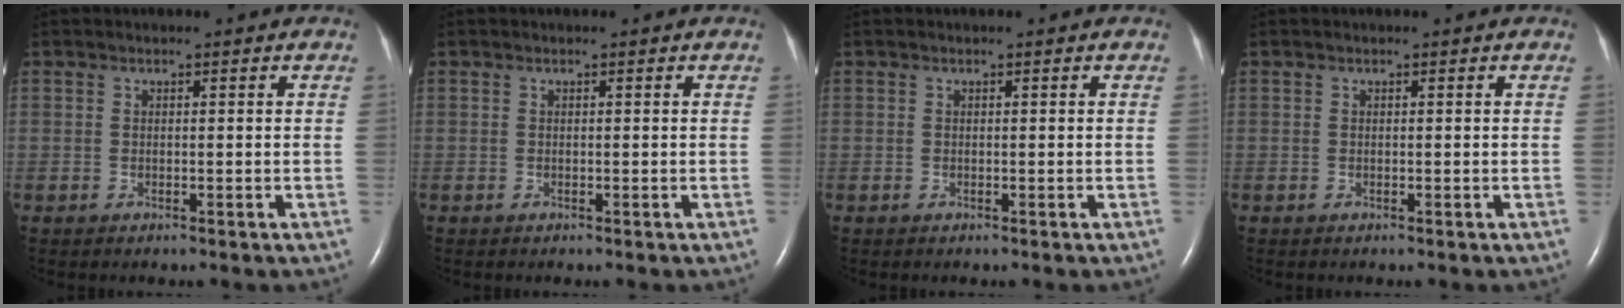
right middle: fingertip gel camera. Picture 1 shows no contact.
{"total": 0.0}
{"total": 0.0}
{"total": 0.0}